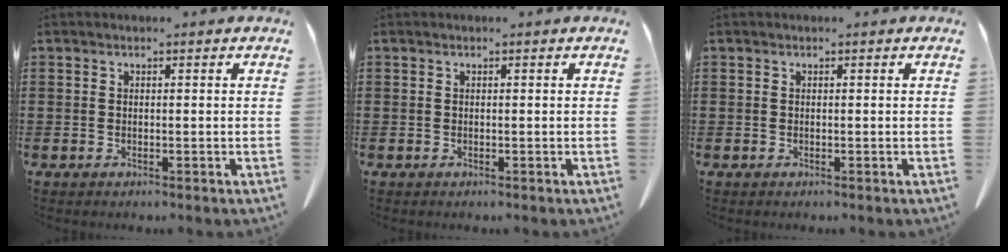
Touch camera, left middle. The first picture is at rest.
{"total": 0.0}
{"total": 0.0}